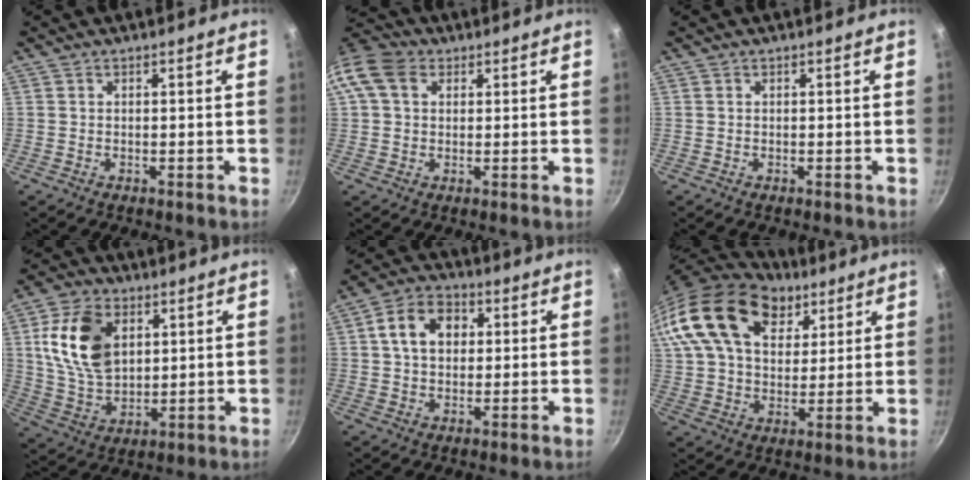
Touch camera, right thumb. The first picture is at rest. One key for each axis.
{"total": 10.0, "fx": 3.0, "fy": 7.5, "fz": 5.9, "tx": -0.107, "ty": 0.013, "tz": 0.041}
{"total": 0.0}
{"total": 15.5, "fx": 4.3, "fy": 10.3, "fz": 10.8, "tx": -0.179, "ty": -0.010, "tz": 0.088}
{"total": 9.5, "fx": 2.0, "fy": 7.1, "fz": 6.0, "tx": -0.079, "ty": 0.015, "tz": 0.022}
{"total": 27.0, "fx": 14.2, "fy": 17.0, "fz": 15.5, "tx": -0.301, "ty": 0.003, "tz": 0.253}